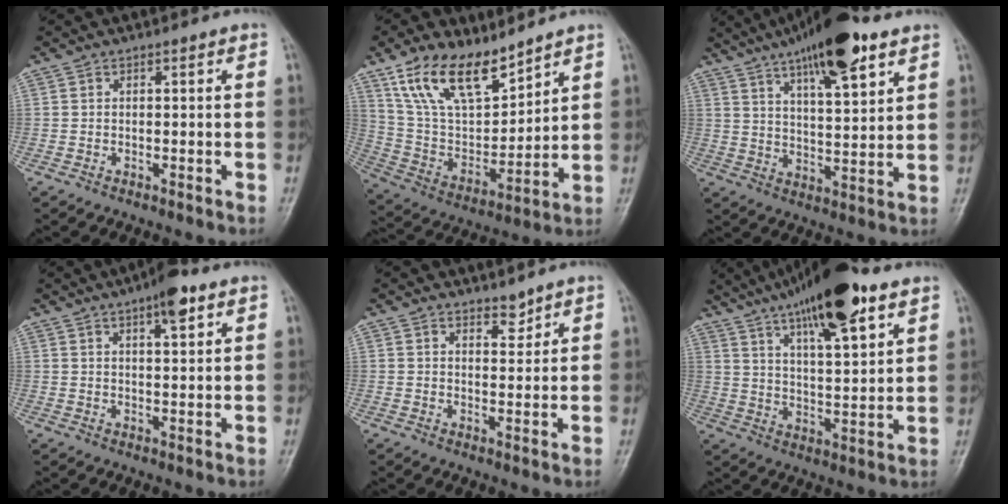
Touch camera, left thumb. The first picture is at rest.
{"total": 16.3, "force": [11.6, 7.2, 8.9], "torque": [-0.127, -0.055, 0.233]}
{"total": 17.5, "force": [10.7, 5.0, 12.9], "torque": [-0.188, -0.036, 0.174]}
{"total": 6.5, "force": [3.7, 2.0, 4.9], "torque": [-0.065, -0.011, 0.052]}
{"total": 2.7, "force": [2.3, 1.1, 0.8], "torque": [0.003, -0.019, 0.037]}
{"total": 19.7, "force": [12.0, 5.4, 14.7], "torque": [-0.228, -0.034, 0.199]}